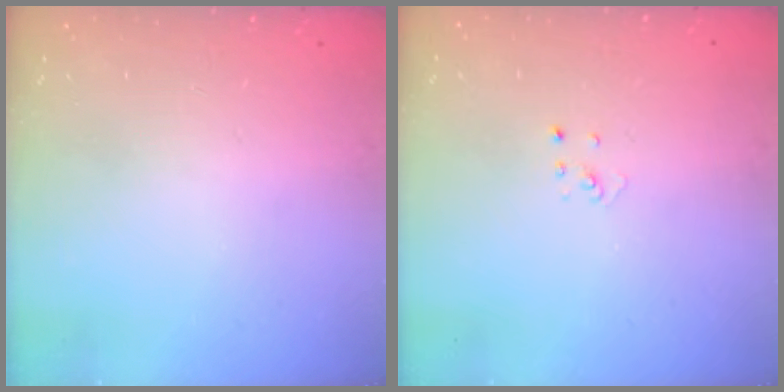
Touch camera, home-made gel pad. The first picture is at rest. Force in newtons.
{"total": 2.1, "press": 2.1, "slide": 0.1}